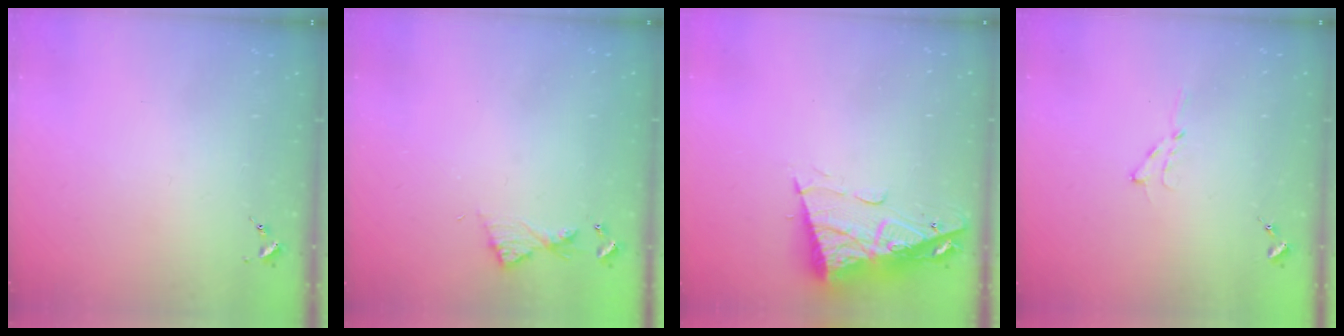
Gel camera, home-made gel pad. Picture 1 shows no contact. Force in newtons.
{"total": 5.7, "press": 5.6, "slide": 0.6}
{"total": 11.4, "press": 11.3, "slide": 1.2}
{"total": 4.3, "press": 4.3, "slide": 0.6}